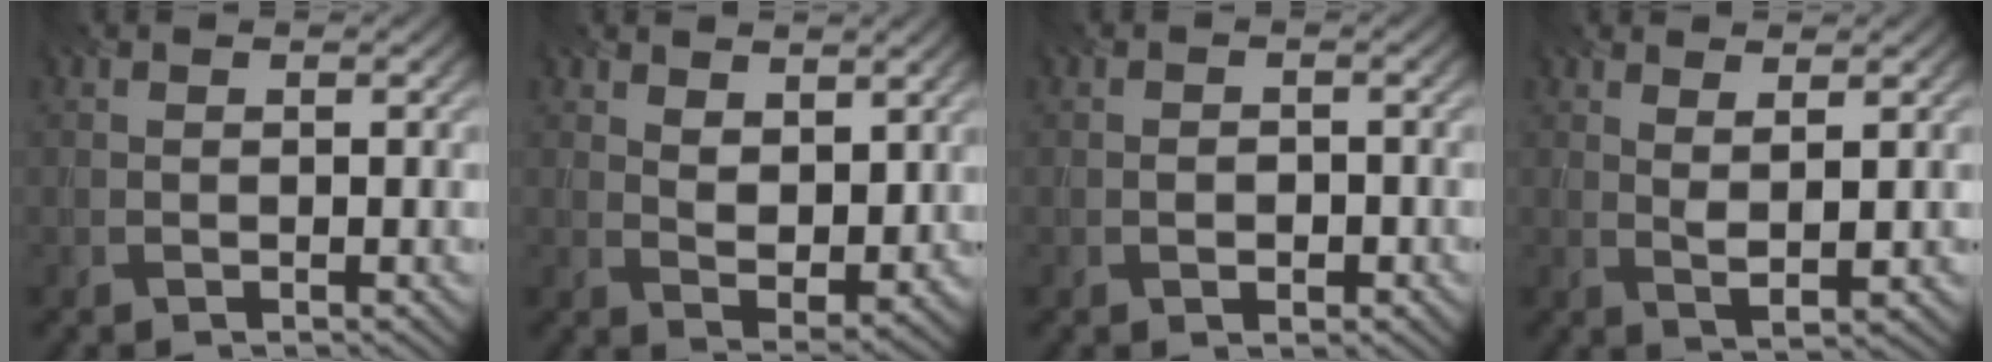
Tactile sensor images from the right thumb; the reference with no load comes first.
{"total": 4.4, "force": [2.7, 2.4, 2.5], "torque": [-0.057, -0.014, 0.050]}
{"total": 1.5, "force": [-0.4, 1.2, 0.8], "torque": [-0.013, -0.004, -0.009]}
{"total": 2.2, "force": [1.5, 0.2, 1.6], "torque": [-0.038, -0.010, 0.032]}